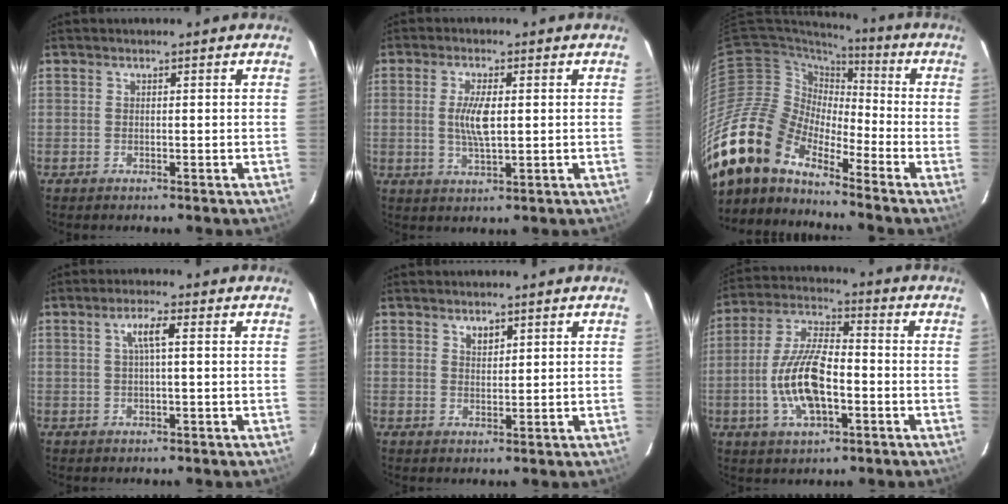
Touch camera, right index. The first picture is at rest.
{"total": 5.7, "force": [0.4, 1.9, 5.3], "torque": [-0.103, -0.001, 0.008]}
{"total": 18.0, "force": [-14.4, 7.4, 7.9], "torque": [-0.149, -0.021, -0.286]}
{"total": 3.4, "force": [0.6, 0.2, 3.4], "torque": [-0.064, 0.006, 0.010]}
{"total": 2.0, "force": [1.3, 1.1, 1.0], "torque": [-0.012, 0.003, 0.022]}
{"total": 13.6, "force": [-3.5, 5.5, 11.9], "torque": [-0.249, 0.002, -0.064]}